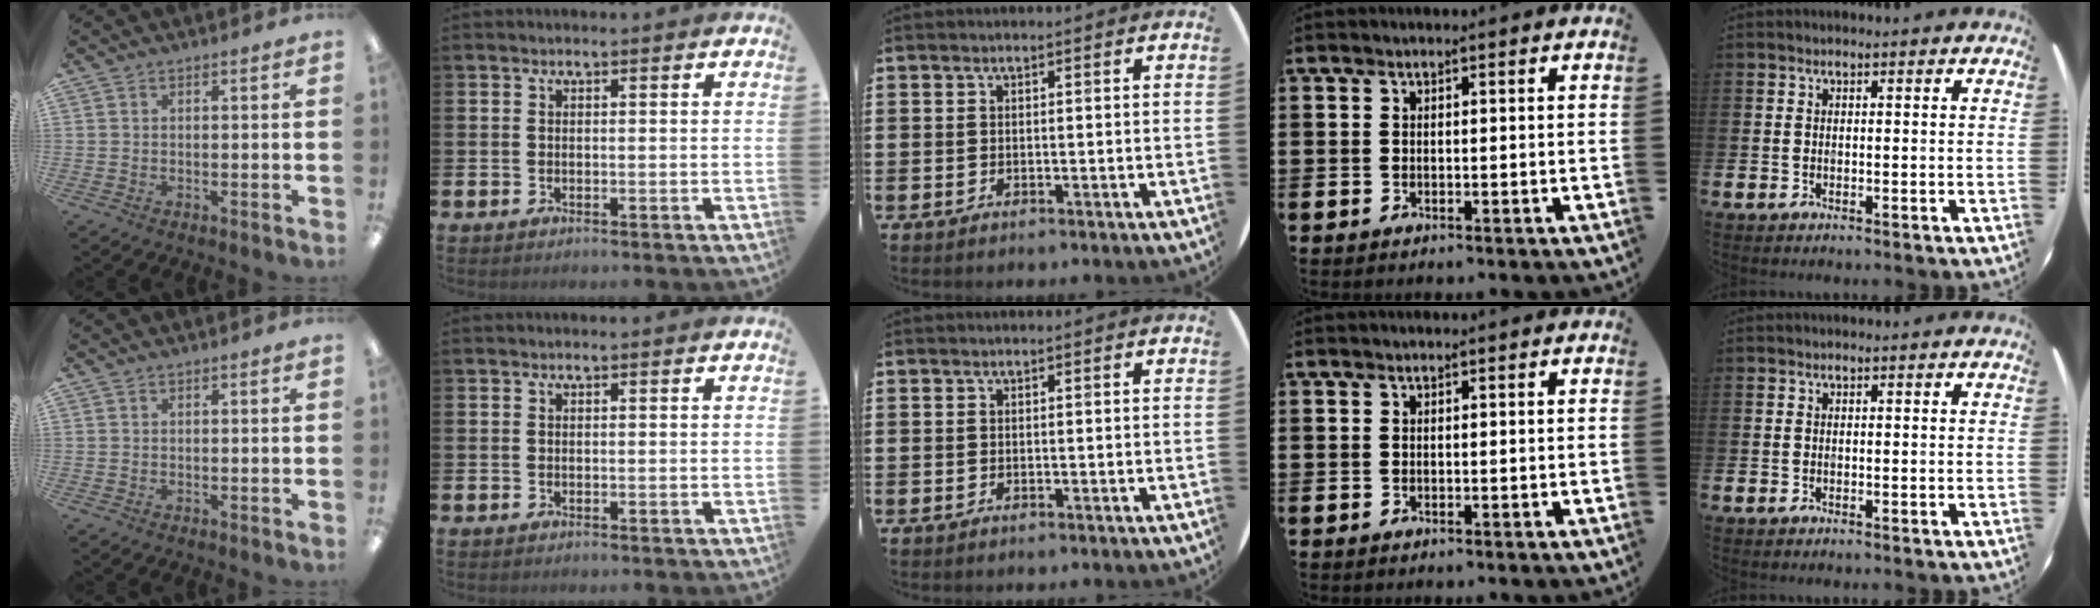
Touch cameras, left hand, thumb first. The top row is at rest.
{}